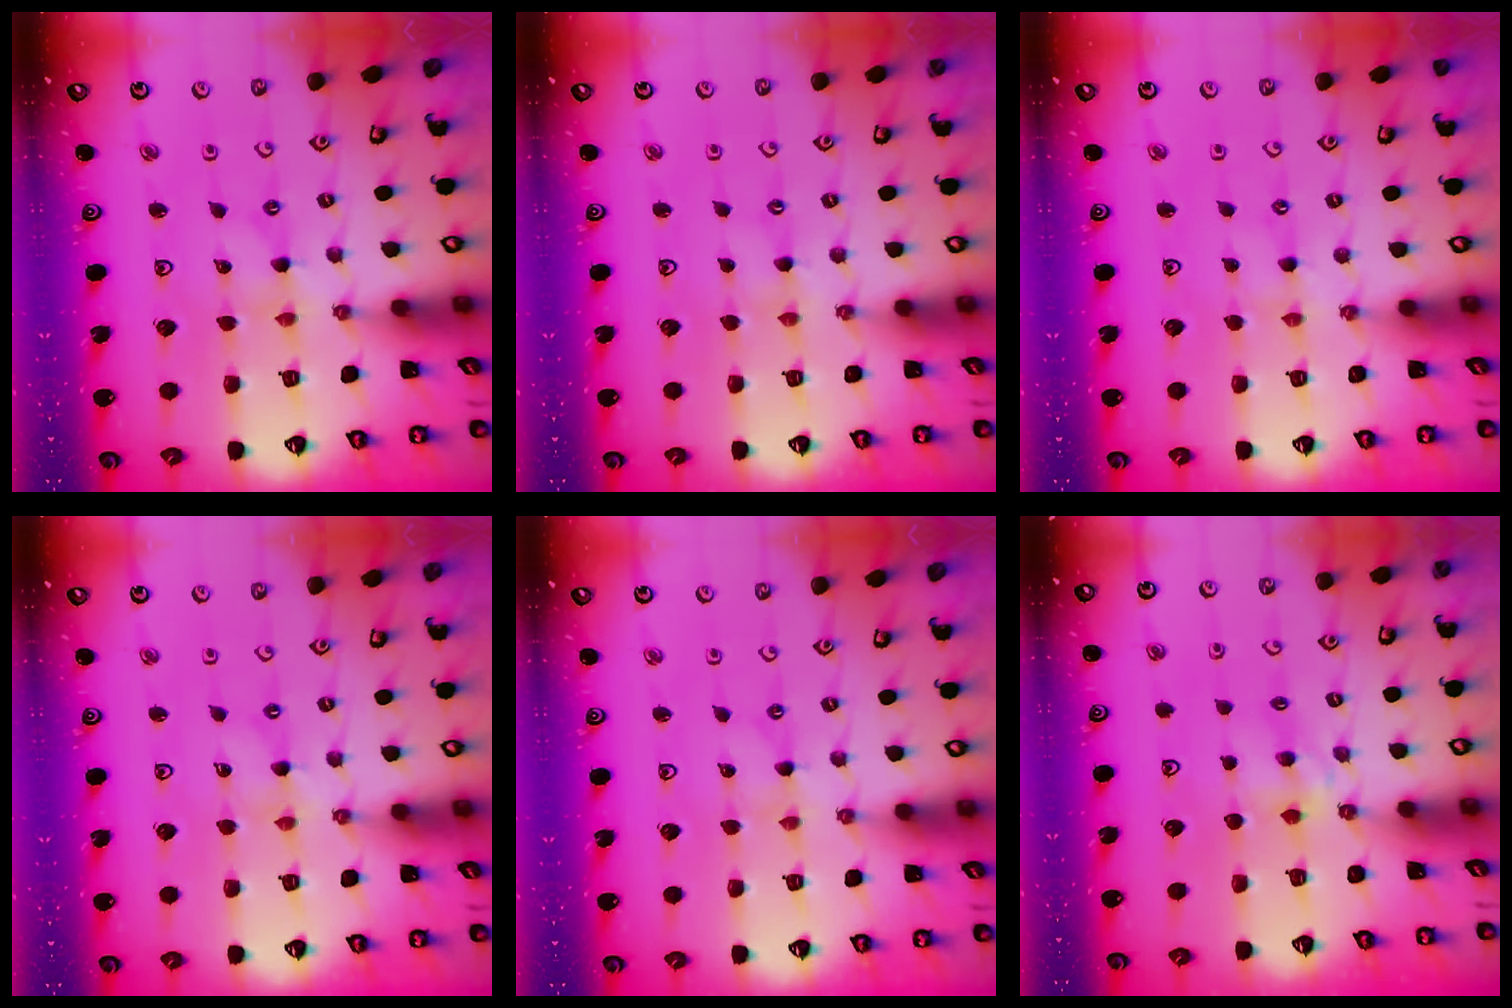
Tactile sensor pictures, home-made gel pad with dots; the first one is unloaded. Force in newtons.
{"total": 0.8, "press": 0.8, "slide": 0.1}
{"total": 0.6, "press": 0.6, "slide": 0.1}
{"total": 0.0}
{"total": 0.0}
{"total": 4.8, "press": 4.8, "slide": 0.6}